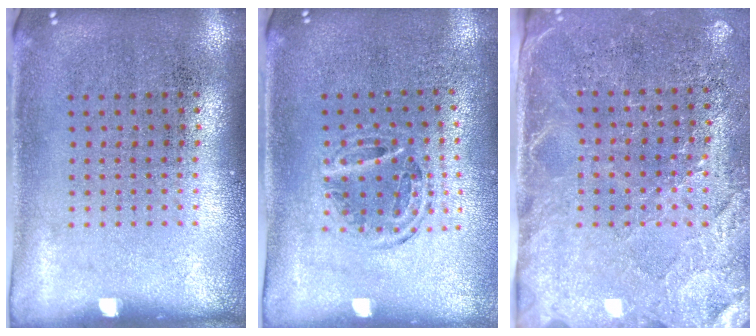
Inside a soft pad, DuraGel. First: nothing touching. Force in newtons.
{"total": 1.0, "press": 1.0, "slide": 0.2}
{"total": 2.8, "press": 2.6, "slide": 1.1}